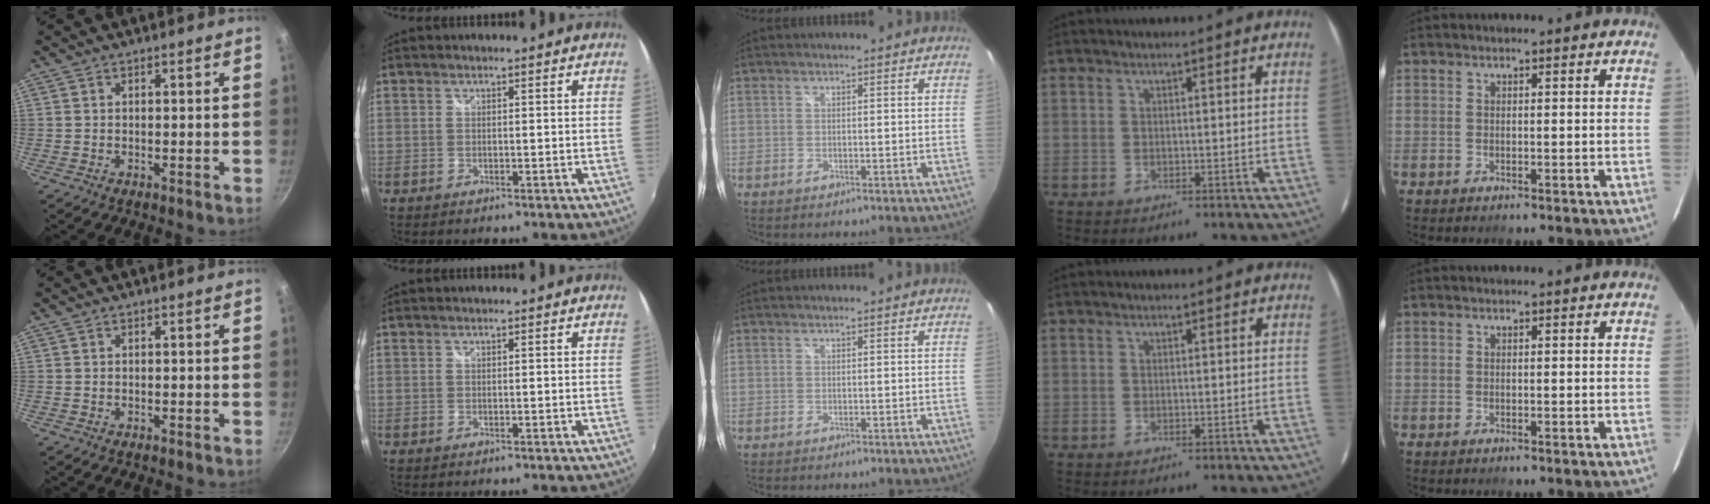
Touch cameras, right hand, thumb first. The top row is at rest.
{}